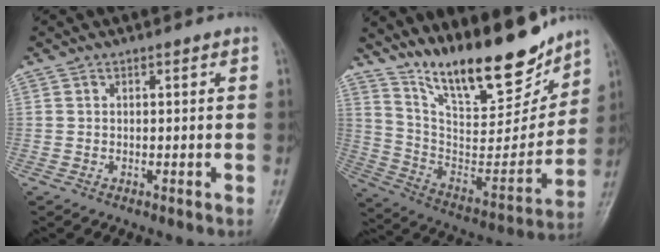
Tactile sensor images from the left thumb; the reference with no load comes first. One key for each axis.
{"total": 22.5, "fx": 17.4, "fy": 6.7, "fz": 12.6, "tx": -0.155, "ty": -0.096, "tz": 0.301}